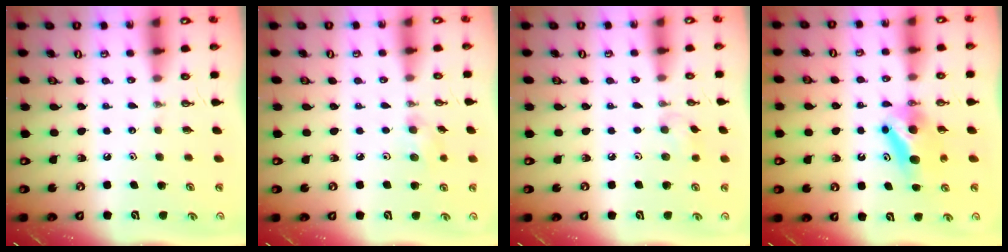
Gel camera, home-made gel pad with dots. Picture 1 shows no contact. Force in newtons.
{"total": 6.0, "press": 4.7, "slide": 3.7}
{"total": 5.3, "press": 5.2, "slide": 0.9}
{"total": 7.6, "press": 6.8, "slide": 3.5}